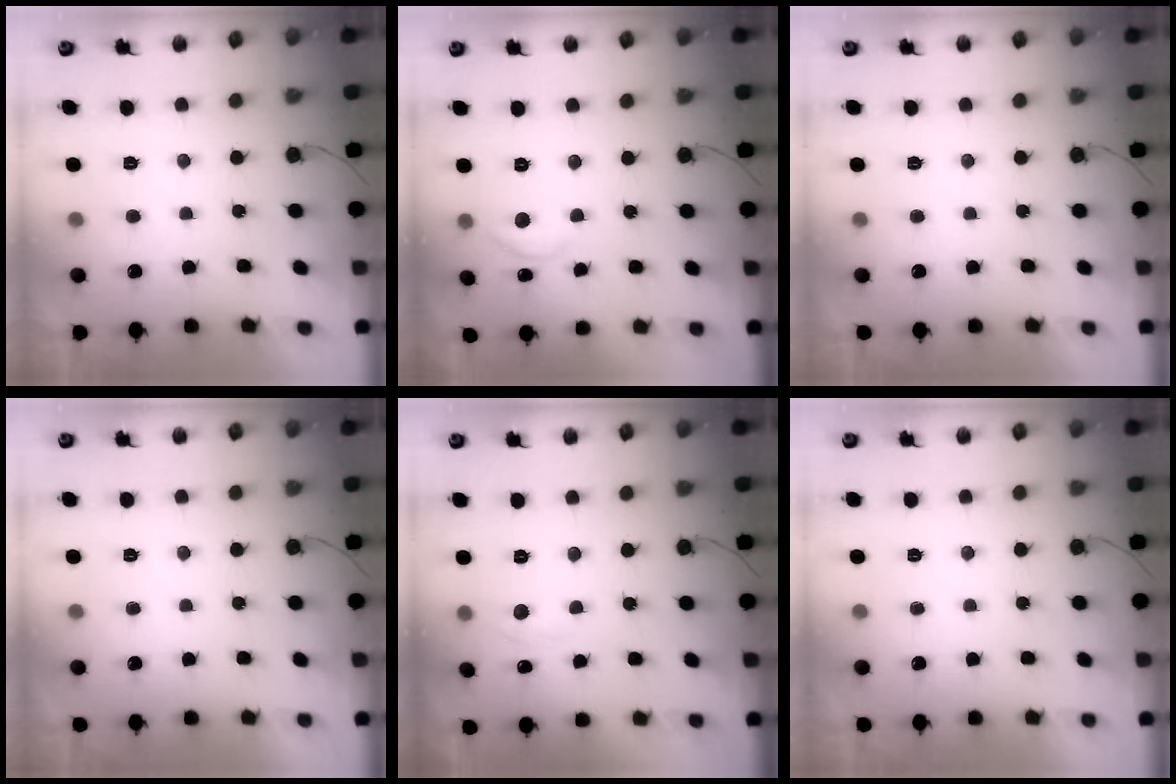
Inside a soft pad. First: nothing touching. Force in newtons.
{"total": 8.6, "press": 8.5, "slide": 0.8}
{"total": 0.0}
{"total": 0.0}
{"total": 5.6, "press": 5.6, "slide": 0.5}
{"total": 0.0}